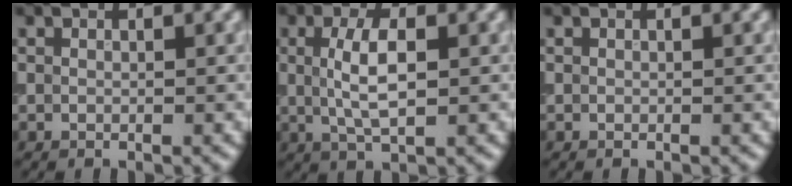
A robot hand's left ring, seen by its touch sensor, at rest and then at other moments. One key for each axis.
{"total": 4.0, "fx": 0.3, "fy": 1.3, "fz": 3.8, "tx": -0.079, "ty": 0.004, "tz": 0.006}
{"total": 0.0}